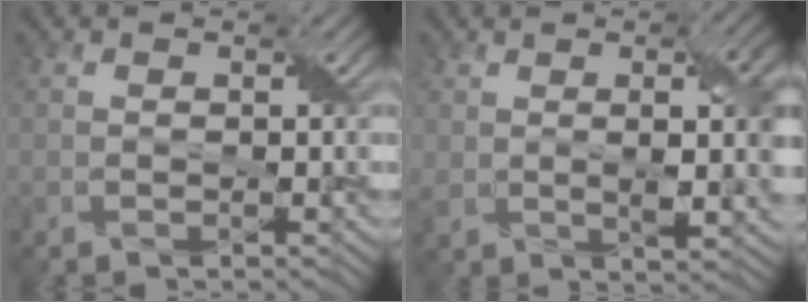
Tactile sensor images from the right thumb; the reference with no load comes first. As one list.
[{"total": 7.9, "force": [1.2, 2.8, 7.3], "torque": [-0.130, -0.003, 0.024]}]